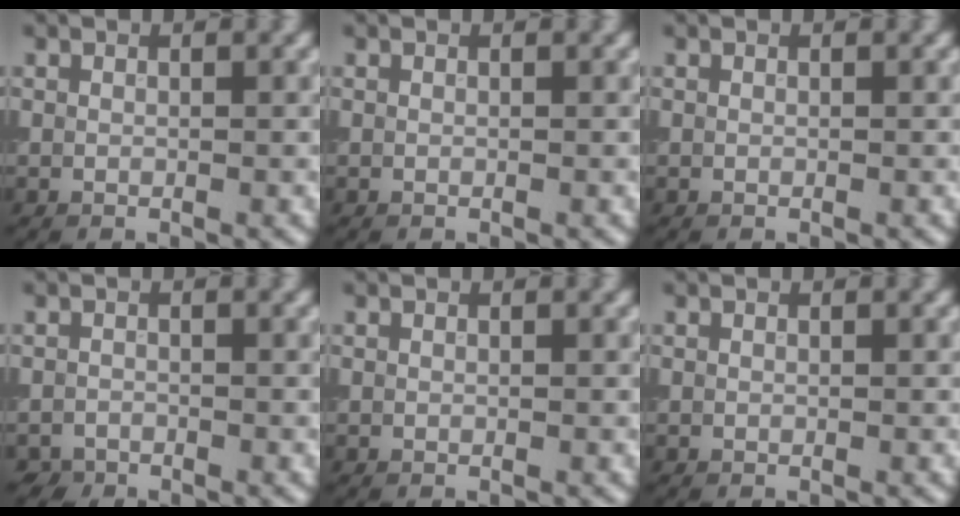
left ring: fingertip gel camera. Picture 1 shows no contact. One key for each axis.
{"total": 0.0}
{"total": 0.0}
{"total": 1.0, "fx": -0.9, "fy": 0.5, "fz": -0.2, "tx": 0.009, "ty": 0.001, "tz": -0.016}
{"total": 0.0}
{"total": 0.0}